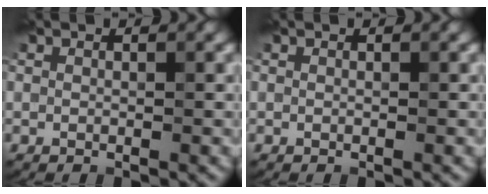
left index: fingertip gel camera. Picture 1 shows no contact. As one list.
[{"total": 0.0}]